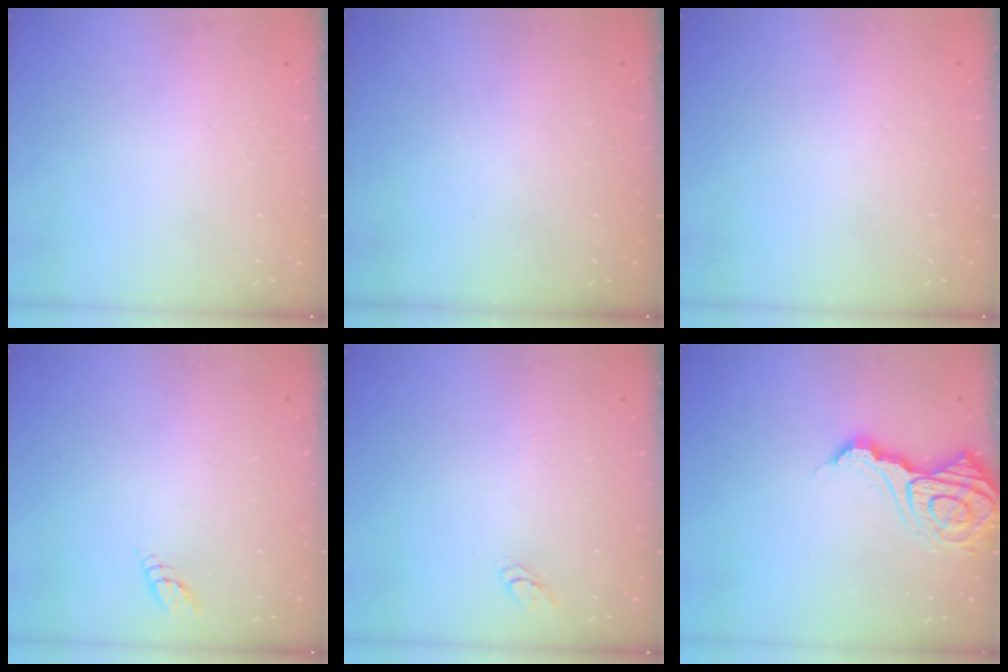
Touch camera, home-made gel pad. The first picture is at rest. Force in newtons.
{"total": 0.0}
{"total": 0.0}
{"total": 2.8, "press": 2.8, "slide": 0.3}
{"total": 2.7, "press": 2.7, "slide": 0.3}
{"total": 13.5, "press": 13.5, "slide": 1.4}